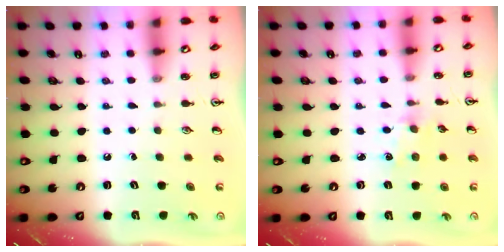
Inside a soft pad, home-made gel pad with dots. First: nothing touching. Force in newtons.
{"total": 3.4, "press": 3.3, "slide": 0.5}